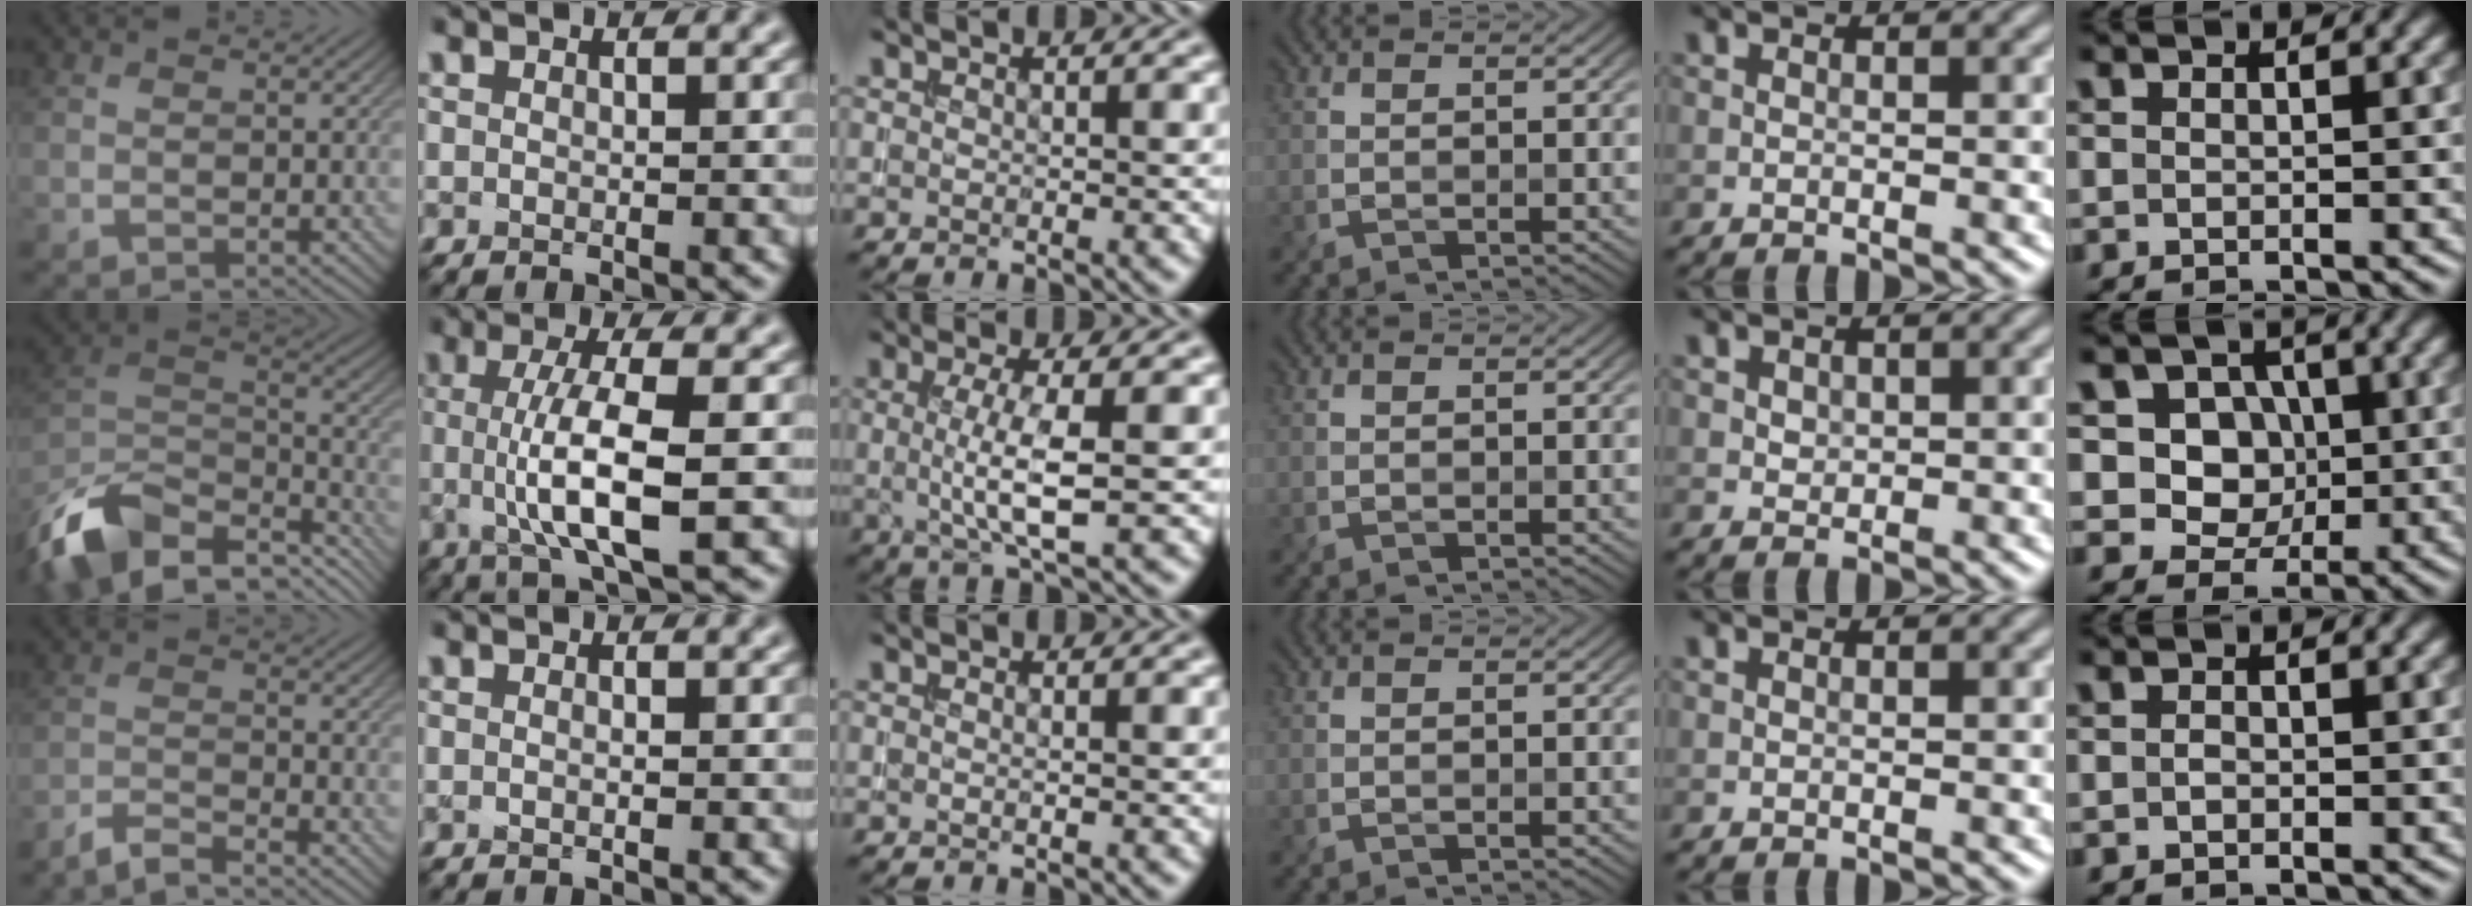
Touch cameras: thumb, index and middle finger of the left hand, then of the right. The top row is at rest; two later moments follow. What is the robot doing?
{"motion": "insert", "object": "drawer"}